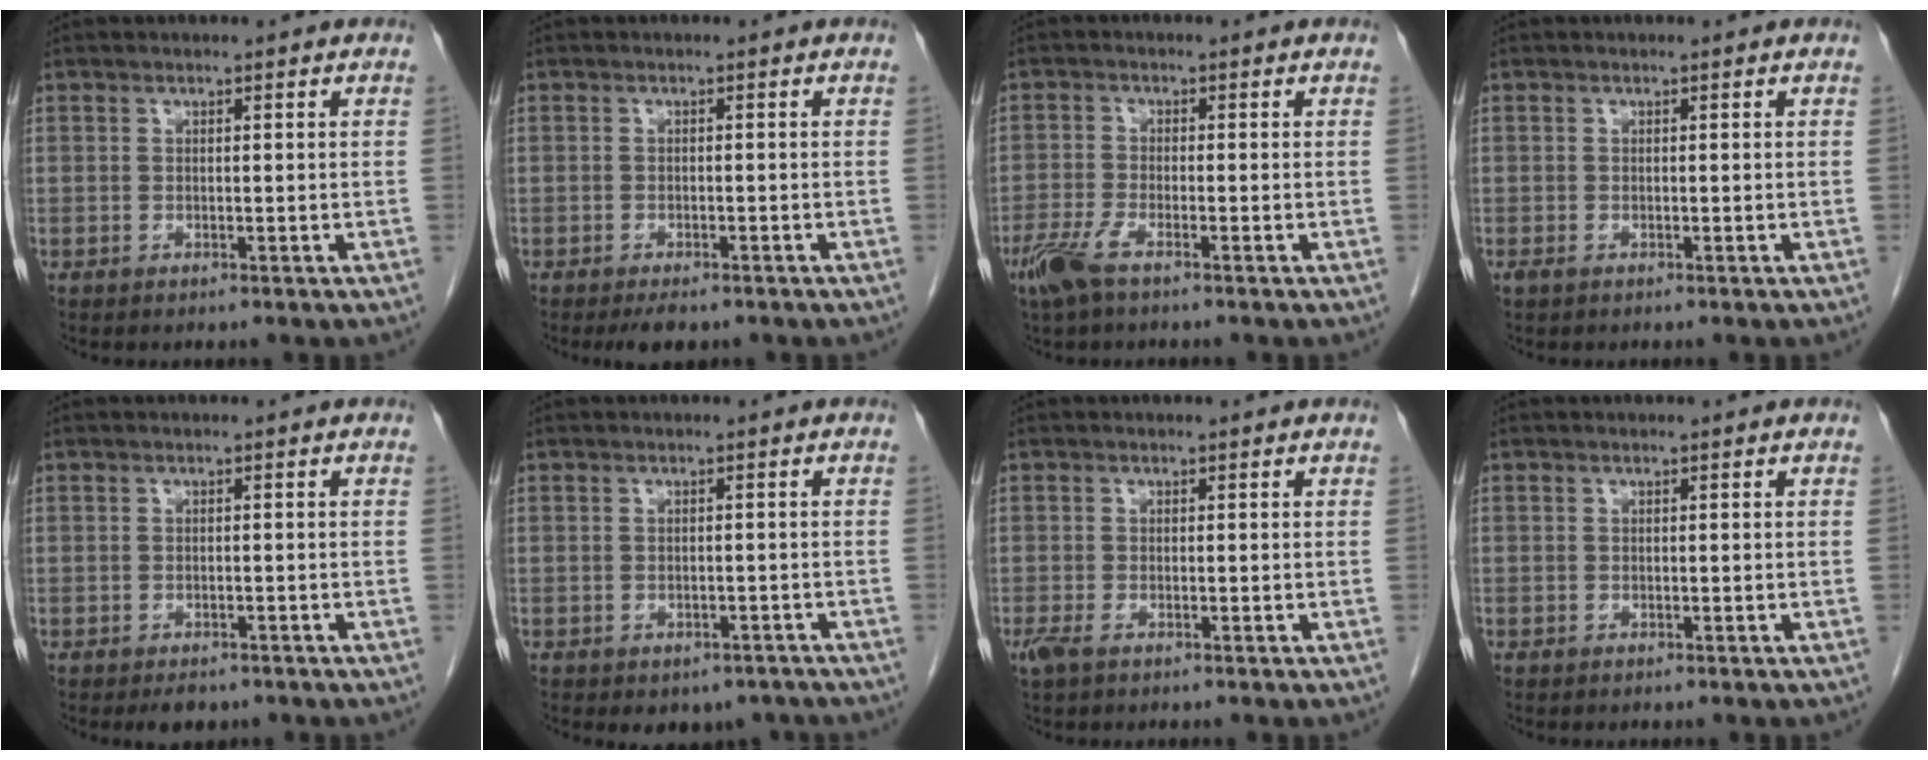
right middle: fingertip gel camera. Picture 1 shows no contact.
{"total": 3.1, "force": [-2.3, 1.2, 1.7], "torque": [-0.024, -0.004, -0.030]}
{"total": 4.4, "force": [-3.0, 0.7, 3.2], "torque": [-0.077, -0.010, -0.062]}
{"total": 0.7, "force": [-0.4, 0.3, 0.5], "torque": [-0.010, -0.001, -0.005]}
{"total": 2.8, "force": [-2.1, 1.4, 1.2], "torque": [-0.015, -0.001, -0.023]}
{"total": 5.5, "force": [-4.3, 3.1, 1.5], "torque": [-0.001, 0.010, -0.050]}
{"total": 2.1, "force": [-1.3, 0.8, 1.5], "torque": [-0.036, -0.005, -0.024]}
{"total": 0.0}